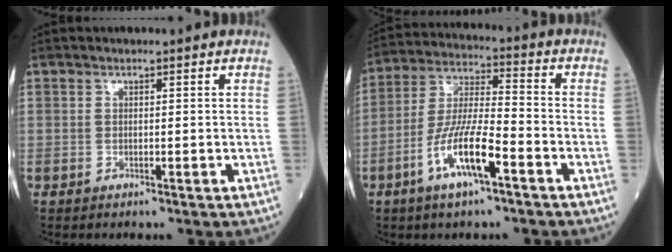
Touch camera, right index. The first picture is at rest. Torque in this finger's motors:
{"motor_torque": [1.45, -0.69, 0.74, 0.21]}